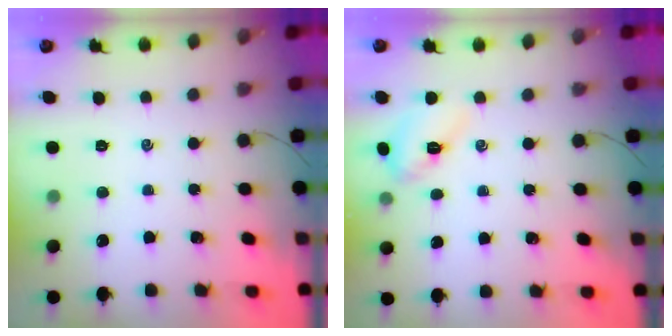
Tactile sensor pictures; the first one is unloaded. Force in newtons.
{"total": 5.1, "press": 5.1, "slide": 0.7}